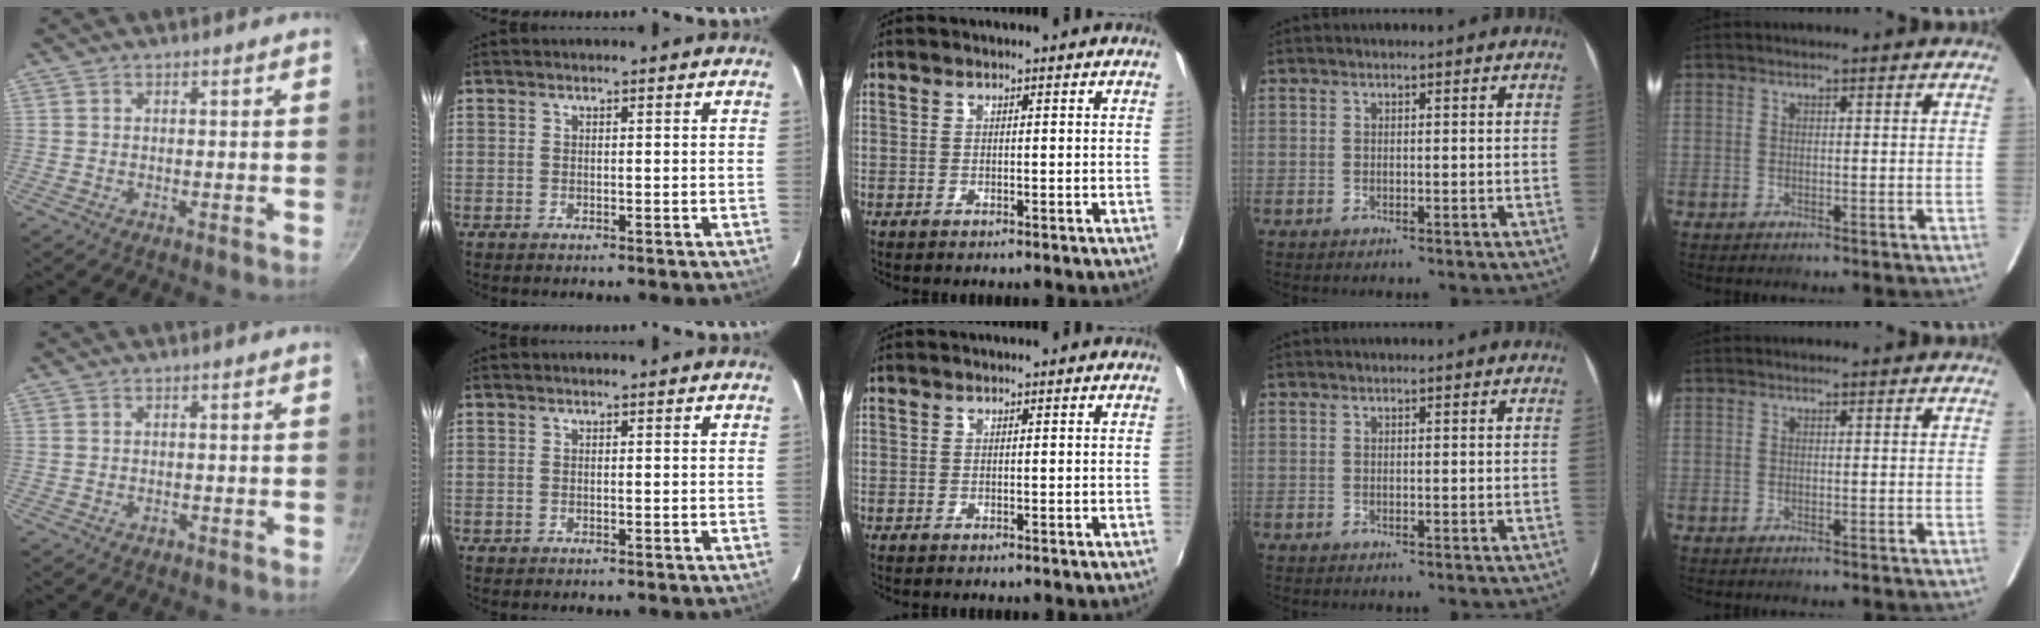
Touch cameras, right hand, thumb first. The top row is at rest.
{"thumb": {"total": 0.7, "force": [-0.4, 0.4, 0.3], "torque": [-0.005, 0.001, -0.004]}}